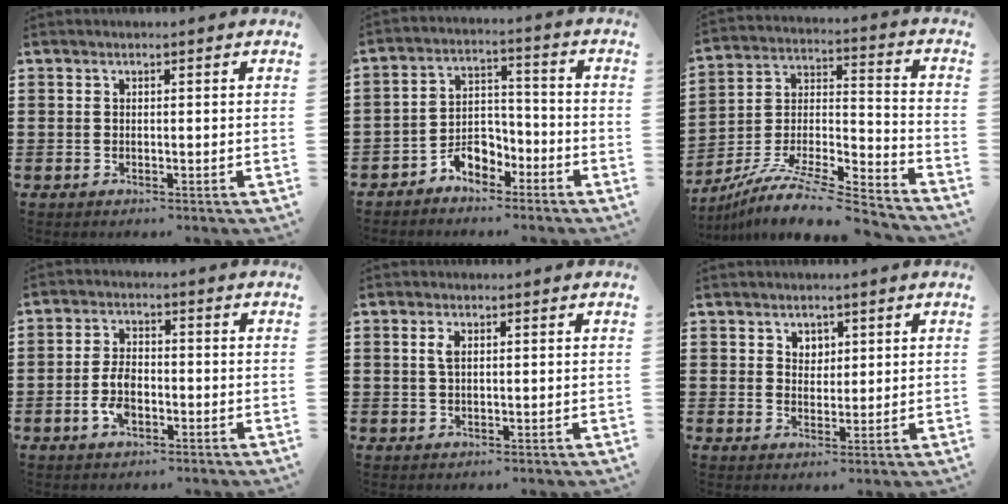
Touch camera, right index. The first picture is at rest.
{"total": 5.0, "force": [-3.7, 2.8, 1.8], "torque": [-0.040, 0.015, -0.073]}
{"total": 9.9, "force": [-8.6, 1.2, 4.6], "torque": [-0.092, 0.005, -0.177]}
{"total": 4.9, "force": [-1.6, 2.5, 3.9], "torque": [-0.090, -0.002, -0.032]}
{"total": 0.0}
{"total": 1.9, "force": [1.0, 1.1, -1.1], "torque": [0.018, 0.006, 0.020]}